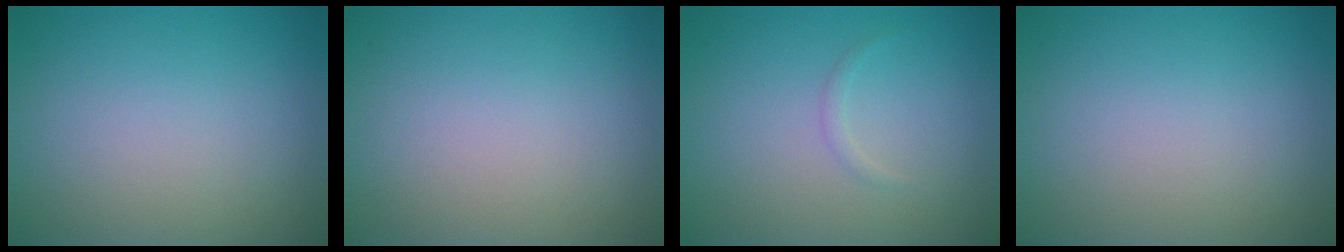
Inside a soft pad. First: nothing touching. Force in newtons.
{"total": 0.0}
{"total": 0.6, "press": 0.6, "slide": 0.0}
{"total": 0.0}